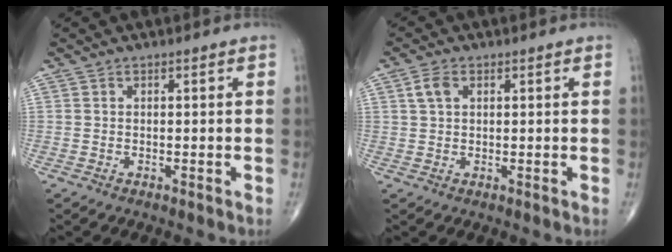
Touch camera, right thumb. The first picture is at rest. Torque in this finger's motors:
{"motor_torque": [-0.08, 0.06, 0.13, -0.08, 0.01]}